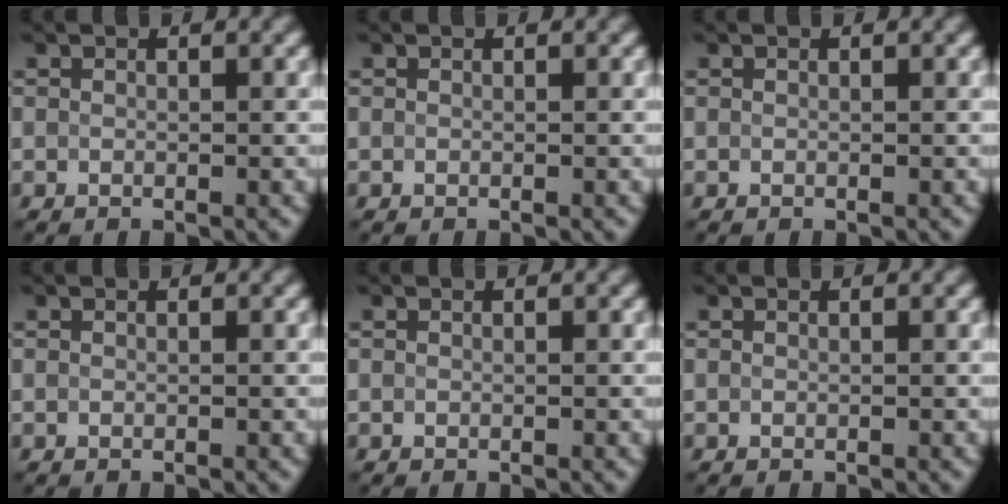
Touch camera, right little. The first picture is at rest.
{"total": 0.0}
{"total": 0.0}
{"total": 0.0}
{"total": 0.0}
{"total": 0.0}